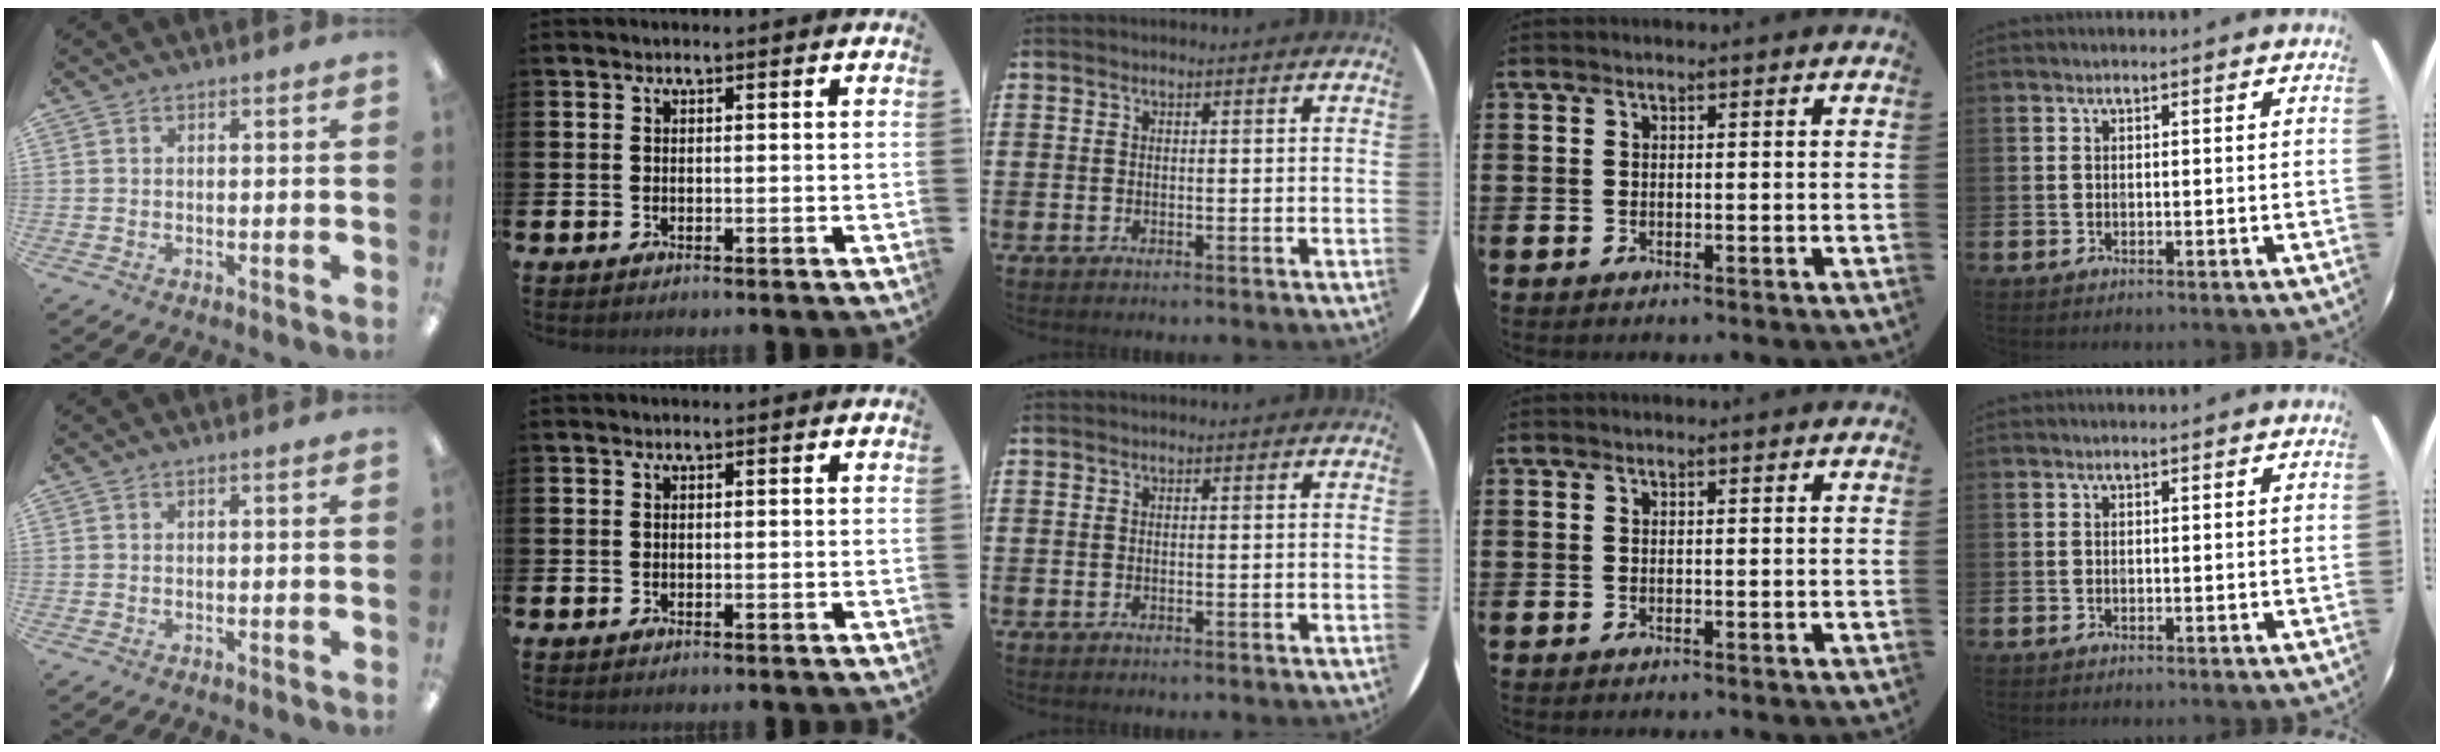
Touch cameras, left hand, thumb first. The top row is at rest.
{}